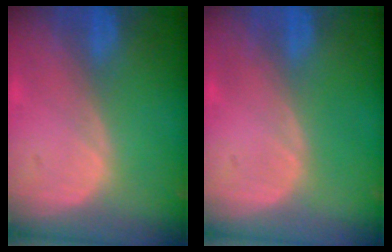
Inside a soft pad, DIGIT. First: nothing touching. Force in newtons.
{"total": 0.0}